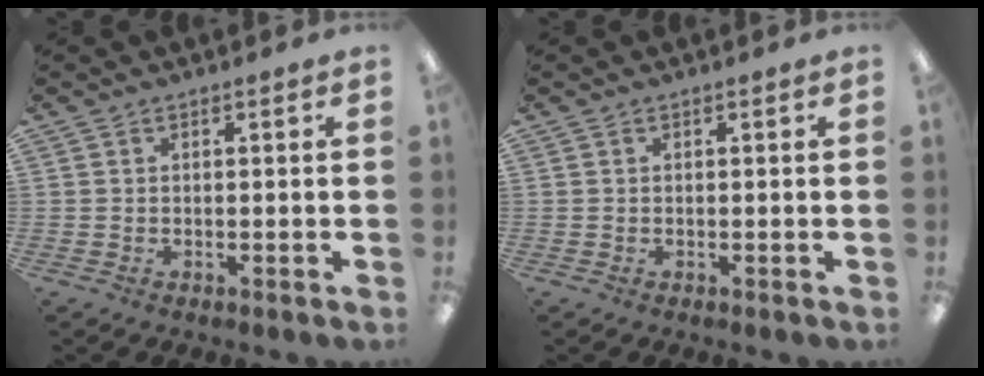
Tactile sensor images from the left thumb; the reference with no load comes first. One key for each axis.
{"total": 0.0}